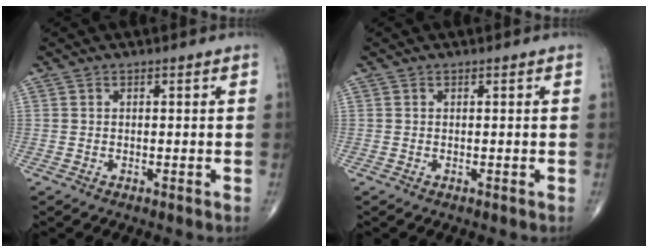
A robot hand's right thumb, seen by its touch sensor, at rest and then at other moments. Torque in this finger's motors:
{"motor_torque": [0.05, -0.15, 0.19, 0.13, 0.00]}